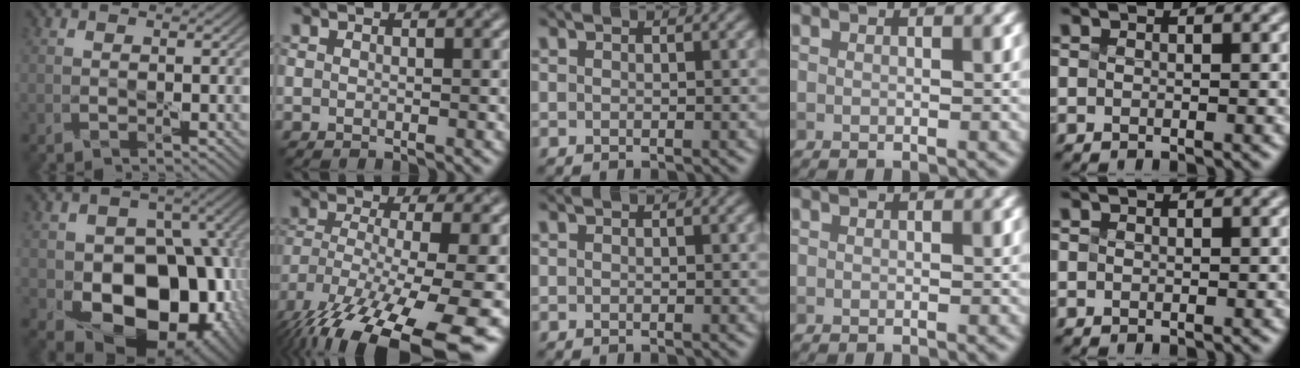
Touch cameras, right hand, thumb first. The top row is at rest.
{"thumb": {"total": 16.4, "force": [-3.7, 12.0, 10.5], "torque": [-0.123, -0.027, -0.058]}, "index": {"total": 16.4, "force": [-9.8, 4.8, 12.2], "torque": [-0.238, -0.044, -0.140]}}